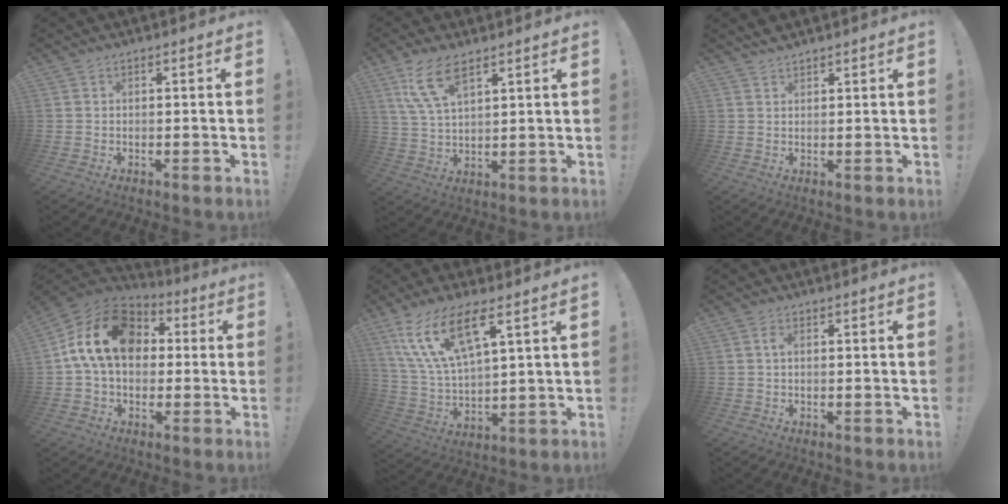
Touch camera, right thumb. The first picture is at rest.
{"total": 10.6, "force": [6.3, 3.8, 7.6], "torque": [-0.153, -0.019, 0.119]}
{"total": 2.3, "force": [2.2, 0.4, 0.3], "torque": [-0.007, -0.012, 0.042]}
{"total": 19.3, "force": [4.0, 13.6, 13.1], "torque": [-0.206, 0.013, 0.077]}
{"total": 16.0, "force": [9.2, 5.3, 12.0], "torque": [-0.236, -0.034, 0.159]}
{"total": 1.5, "force": [0.1, 0.3, 1.4], "torque": [-0.029, 0.003, 0.000]}